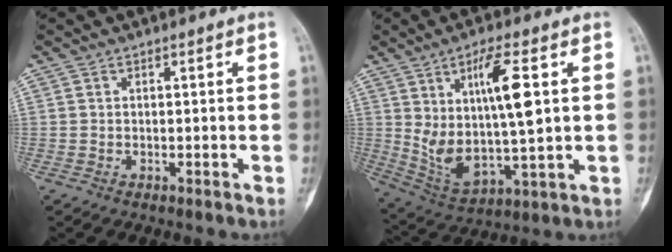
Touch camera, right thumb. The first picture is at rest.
{"total": 14.8, "force": [3.7, 4.2, 13.7], "torque": [-0.257, -0.020, 0.081]}